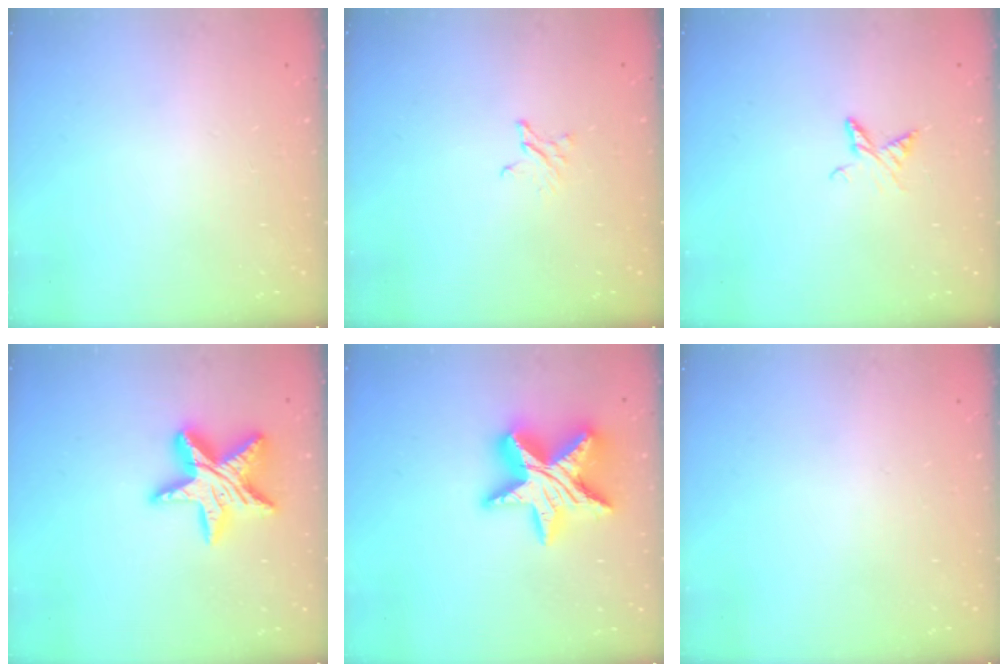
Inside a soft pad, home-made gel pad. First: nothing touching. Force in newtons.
{"total": 2.0, "press": 2.0, "slide": 0.2}
{"total": 5.7, "press": 5.6, "slide": 0.7}
{"total": 16.4, "press": 16.3, "slide": 1.0}
{"total": 19.1, "press": 19.0, "slide": 1.1}
{"total": 0.0}